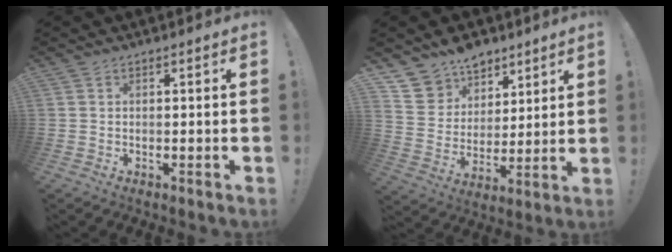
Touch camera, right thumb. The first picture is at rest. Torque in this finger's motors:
{"motor_torque": [-0.52, 0.53, 0.08, 0.08, 0.00]}